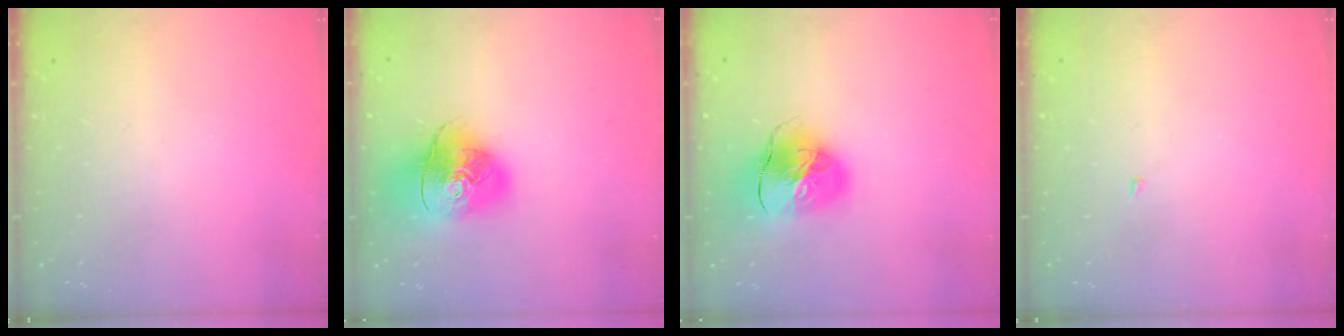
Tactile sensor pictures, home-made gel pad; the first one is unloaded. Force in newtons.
{"total": 17.9, "press": 17.8, "slide": 2.3}
{"total": 14.1, "press": 14.0, "slide": 2.0}
{"total": 1.4, "press": 1.3, "slide": 0.1}